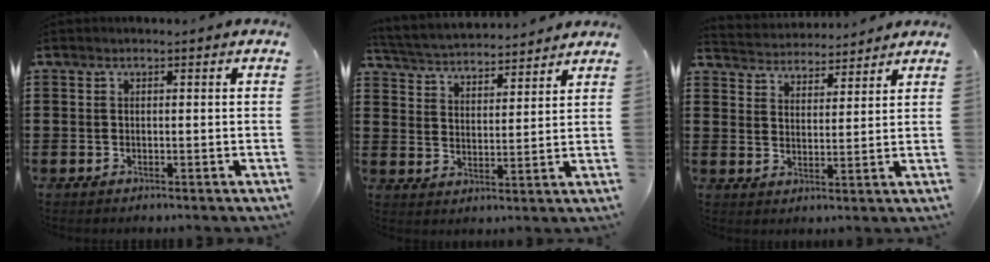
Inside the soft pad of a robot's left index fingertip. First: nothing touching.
{"total": 3.8, "force": [3.8, 0.2, 0.2], "torque": [-0.026, -0.026, 0.061]}
{"total": 3.6, "force": [3.5, 0.4, -0.5], "torque": [-0.008, -0.021, 0.061]}